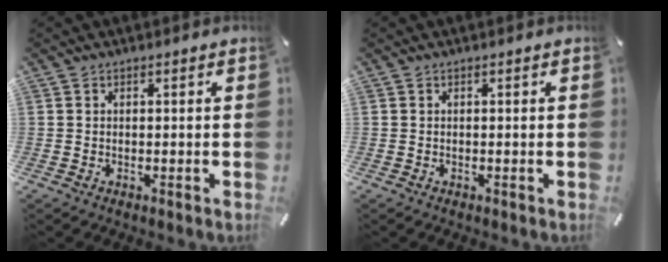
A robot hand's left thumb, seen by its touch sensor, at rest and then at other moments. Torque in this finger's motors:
{"motor_torque": [0.00, 0.01, -0.03, -0.03, 0.00]}